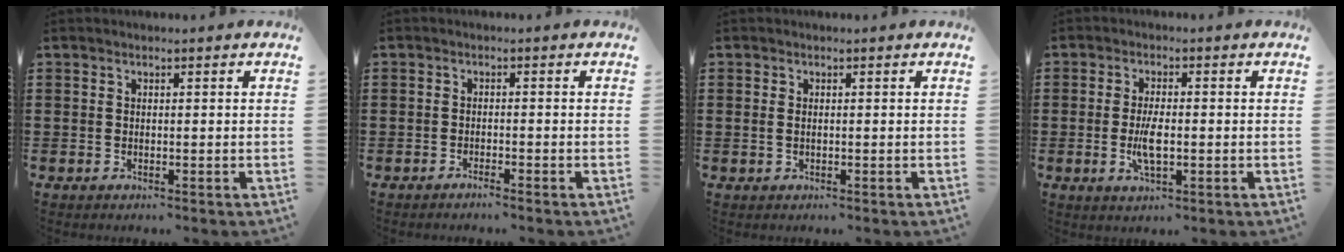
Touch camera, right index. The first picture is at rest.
{"total": 1.1, "force": [-1.1, -0.1, 0.3], "torque": [-0.007, 0.000, -0.021]}
{"total": 1.0, "force": [0.1, 0.6, 0.9], "torque": [-0.019, 0.005, 0.001]}
{"total": 4.6, "force": [-0.8, 1.6, 4.2], "torque": [-0.087, -0.002, -0.018]}